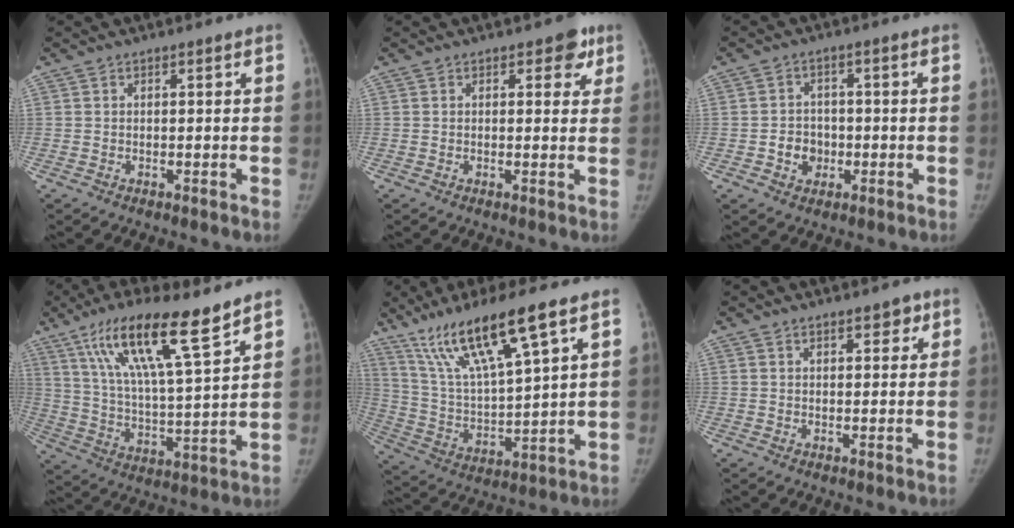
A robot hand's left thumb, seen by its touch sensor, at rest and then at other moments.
{"total": 4.0, "force": [2.1, 2.4, 2.4], "torque": [0.001, -0.005, 0.018]}
{"total": 4.9, "force": [-1.3, 4.2, 2.0], "torque": [-0.008, 0.012, -0.020]}
{"total": 18.2, "force": [11.7, 2.9, 13.6], "torque": [-0.230, -0.050, 0.214]}
{"total": 17.4, "force": [10.8, 2.5, 13.5], "torque": [-0.252, -0.040, 0.213]}
{"total": 3.3, "force": [2.1, 1.6, 1.9], "torque": [-0.004, -0.009, 0.027]}